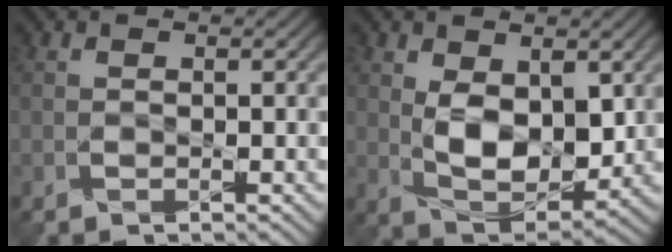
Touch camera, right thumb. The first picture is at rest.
{"total": 7.9, "force": [1.0, 4.7, 6.2], "torque": [-0.129, -0.013, 0.025]}